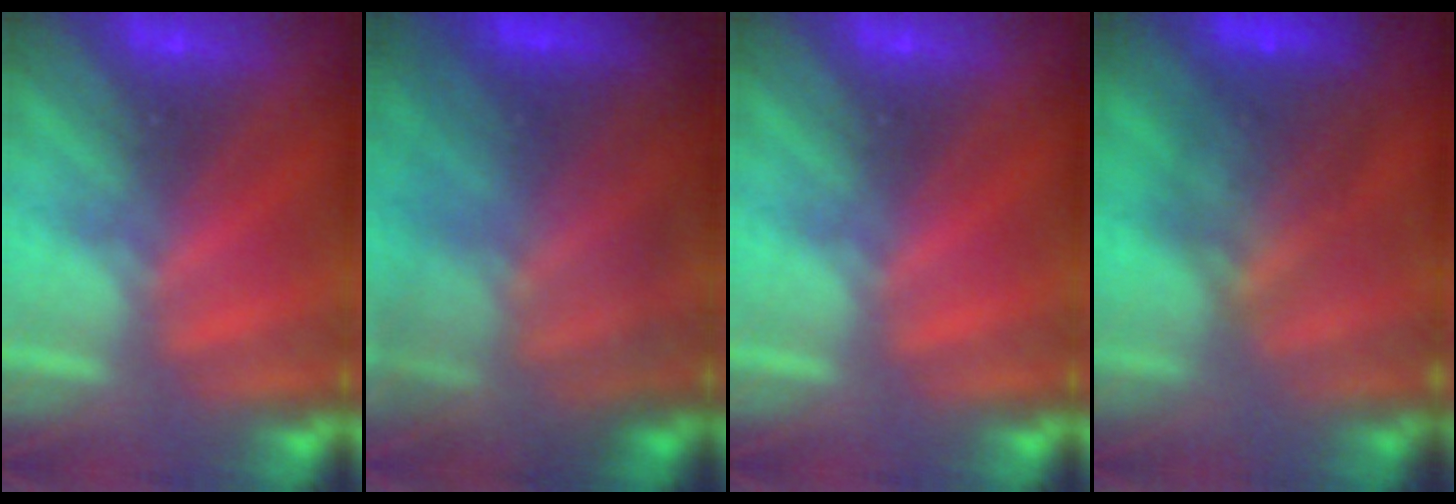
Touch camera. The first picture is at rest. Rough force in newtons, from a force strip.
{"total": 7.3}
{"total": 0.0}
{"total": 5.9}